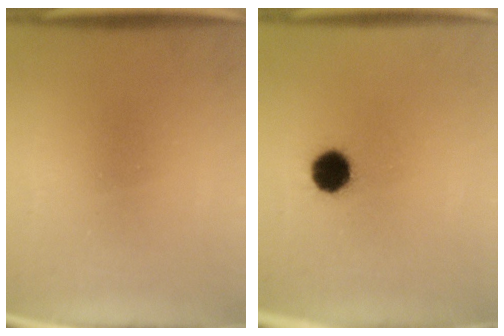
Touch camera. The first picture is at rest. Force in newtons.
{"total": 8.4}